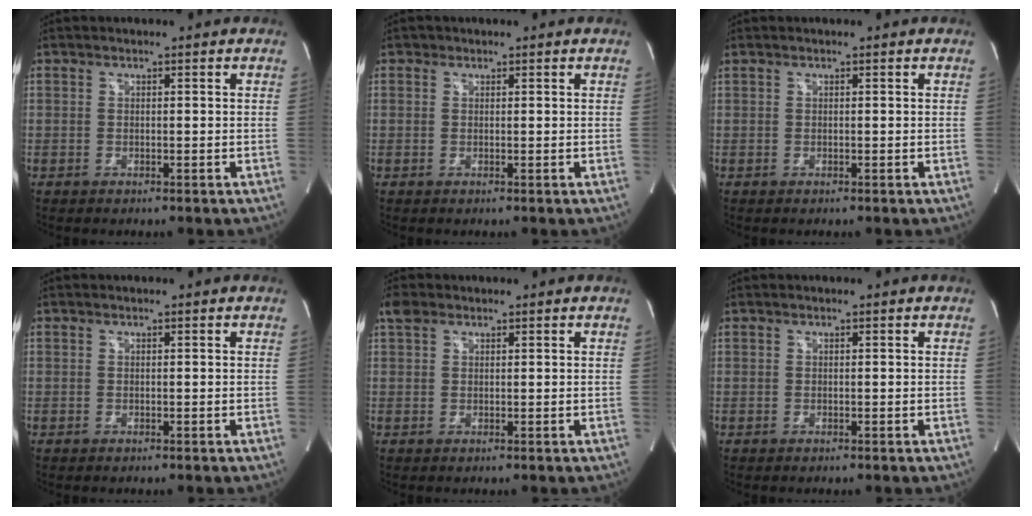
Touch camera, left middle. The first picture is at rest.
{"total": 0.6, "force": [0.3, 0.5, 0.0], "torque": [0.002, 0.001, 0.003]}
{"total": 0.0}
{"total": 0.0}
{"total": 2.3, "force": [1.6, 1.4, 1.0], "torque": [-0.025, 0.020, 0.032]}
{"total": 0.0}